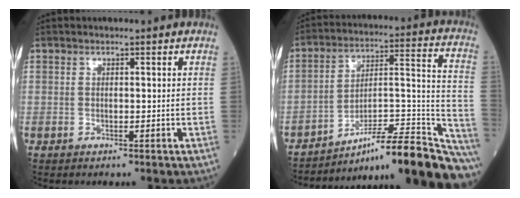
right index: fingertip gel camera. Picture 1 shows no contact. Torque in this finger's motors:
{"motor_torque": [0.02, -0.75, 0.15, 0.02]}